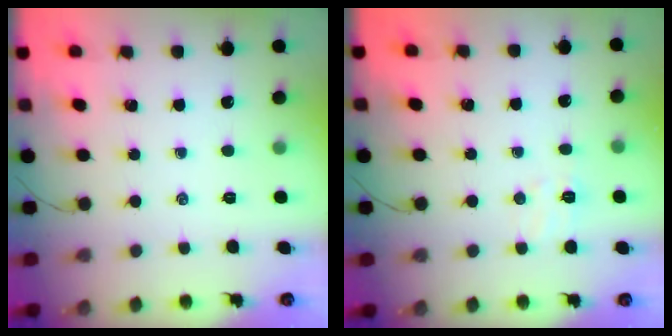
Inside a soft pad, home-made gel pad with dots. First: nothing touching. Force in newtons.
{"total": 4.6, "press": 4.4, "slide": 1.1}